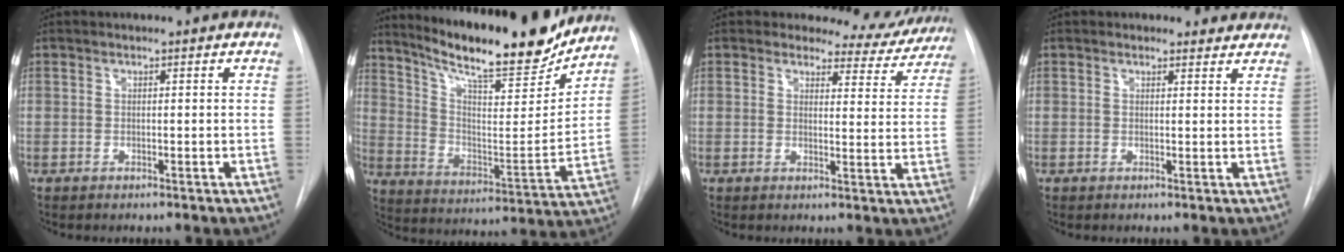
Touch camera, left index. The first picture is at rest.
{"total": 21.1, "force": [18.3, 2.8, 10.2], "torque": [-0.173, -0.040, 0.278]}
{"total": 8.1, "force": [7.5, 2.9, -0.2], "torque": [0.028, -0.033, 0.064]}
{"total": 2.7, "force": [2.4, 1.3, 0.0], "torque": [0.007, -0.009, 0.012]}